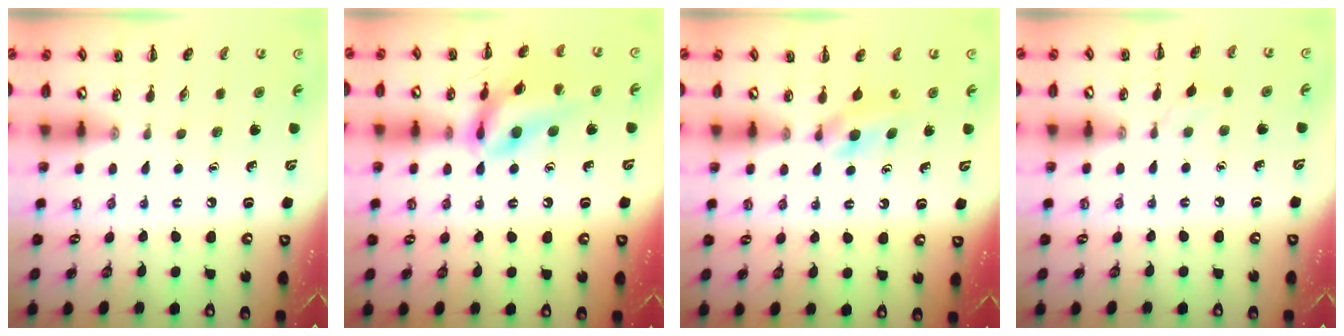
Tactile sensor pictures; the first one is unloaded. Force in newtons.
{"total": 16.4, "press": 16.3, "slide": 2.3}
{"total": 4.9, "press": 4.7, "slide": 1.2}
{"total": 2.9, "press": 2.6, "slide": 1.1}